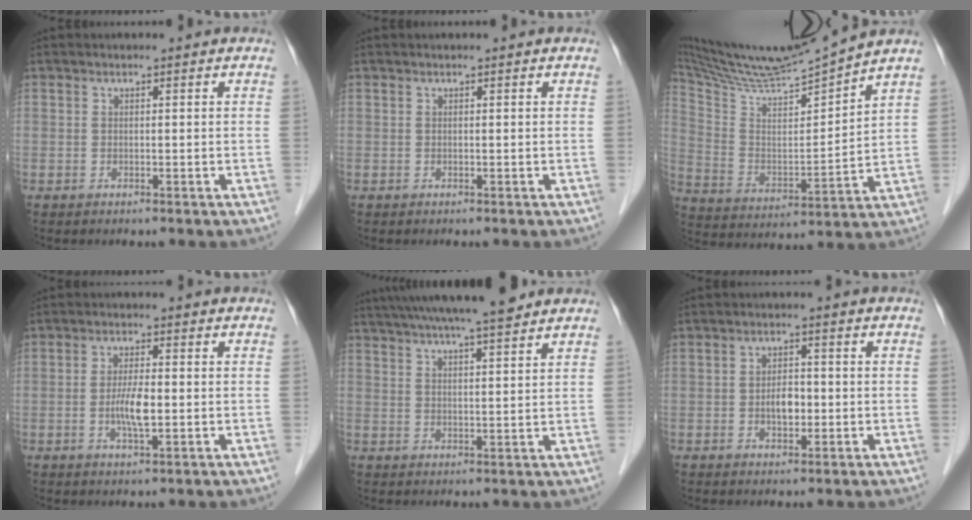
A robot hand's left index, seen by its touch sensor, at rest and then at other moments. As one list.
[{"total": 0.0}, {"total": 15.7, "force": [14.7, -1.3, 5.5], "torque": [-0.114, -0.005, 0.265]}, {"total": 4.1, "force": [-0.7, 0.7, 4.0], "torque": [-0.080, -0.004, -0.011]}, {"total": 14.1, "force": [12.1, 0.7, 7.2], "torque": [-0.124, 0.026, 0.178]}, {"total": 3.0, "force": [-0.6, 1.6, 2.4], "torque": [-0.041, 0.004, -0.008]}]